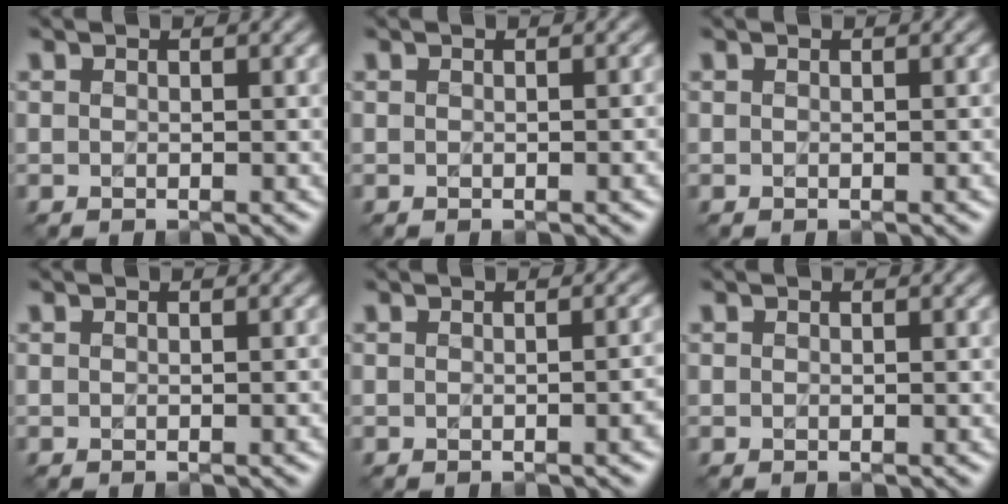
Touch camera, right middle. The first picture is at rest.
{"total": 1.7, "force": [-0.1, 0.8, 1.5], "torque": [-0.001, 0.003, 0.001]}
{"total": 1.0, "force": [0.0, 0.4, 0.9], "torque": [0.000, 0.002, 0.001]}
{"total": 1.4, "force": [-0.1, 0.6, 1.2], "torque": [-0.003, 0.001, 0.002]}
{"total": 3.5, "force": [-0.5, 1.5, 3.1], "torque": [-0.015, 0.003, -0.002]}
{"total": 0.0}